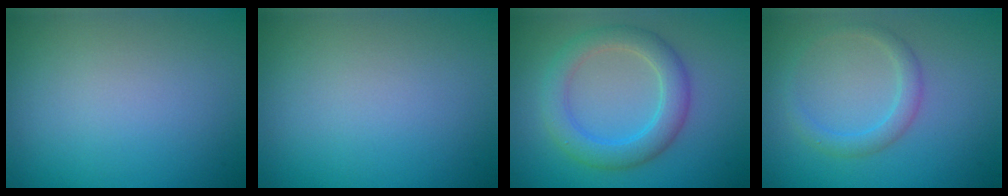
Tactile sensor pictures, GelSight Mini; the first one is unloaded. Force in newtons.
{"total": 0.0}
{"total": 4.3, "press": 4.3, "slide": 0.3}
{"total": 2.0, "press": 2.0, "slide": 0.0}